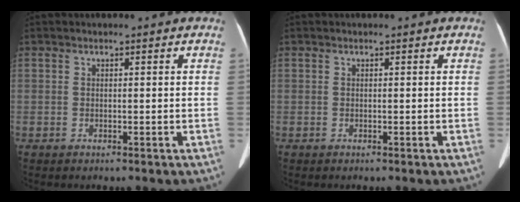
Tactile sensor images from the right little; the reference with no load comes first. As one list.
[{"total": 0.0}]